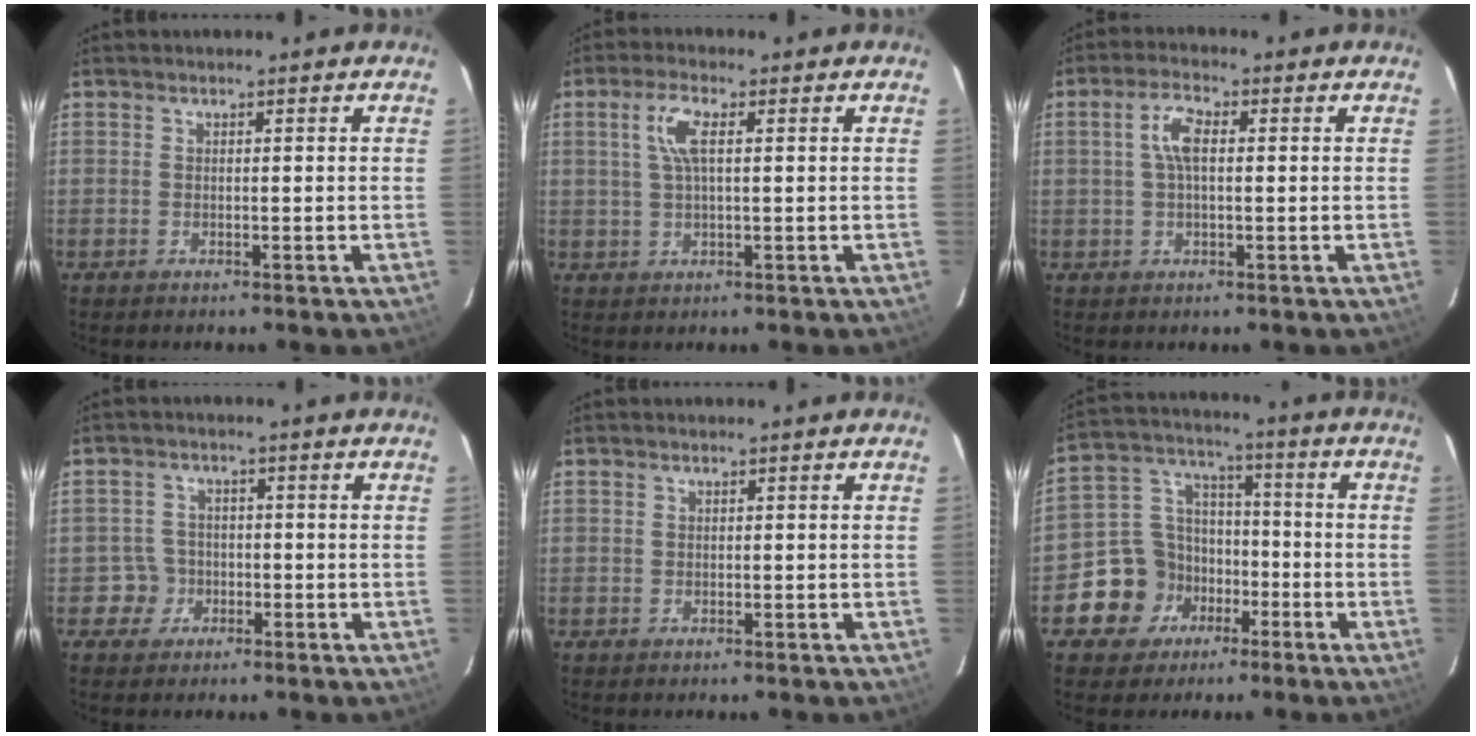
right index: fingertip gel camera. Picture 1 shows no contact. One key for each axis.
{"total": 5.0, "fx": 1.3, "fy": 1.6, "fz": 4.5, "tx": -0.092, "ty": 0.009, "tz": 0.027}
{"total": 4.7, "fx": 0.7, "fy": 1.9, "fz": 4.3, "tx": -0.086, "ty": 0.011, "tz": 0.012}
{"total": 3.8, "fx": -1.3, "fy": 3.6, "fz": -0.4, "tx": 0.011, "ty": 0.021, "tz": -0.020}
{"total": 0.0}
{"total": 11.3, "fx": -5.3, "fy": 9.5, "fz": 2.8, "tx": -0.079, "ty": 0.044, "tz": -0.077}